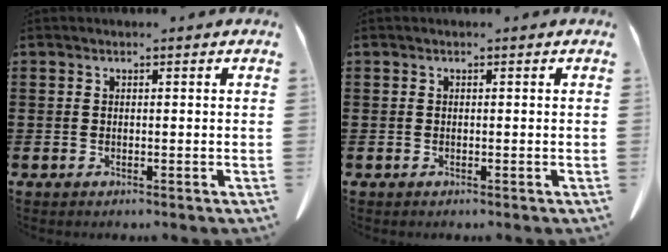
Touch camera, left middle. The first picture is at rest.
{"total": 0.0}